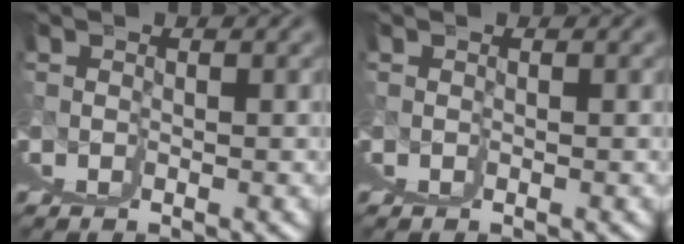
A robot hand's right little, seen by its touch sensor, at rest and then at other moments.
{"total": 0.0}